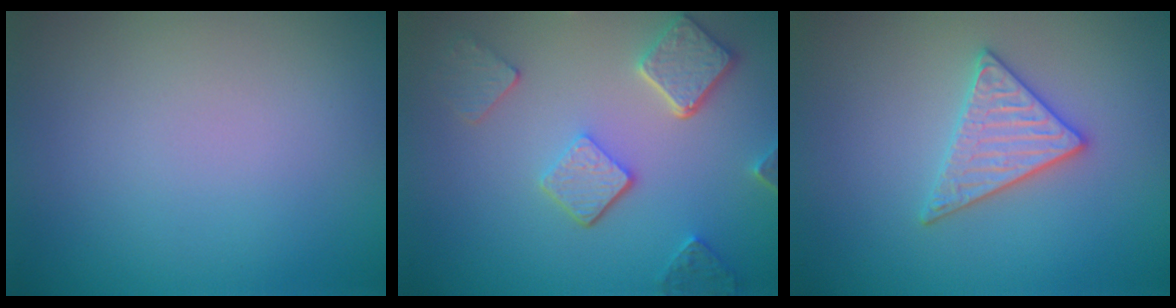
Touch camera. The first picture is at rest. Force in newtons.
{"total": 5.1, "press": 3.9, "slide": 3.2}
{"total": 2.9, "press": 2.9, "slide": 0.3}